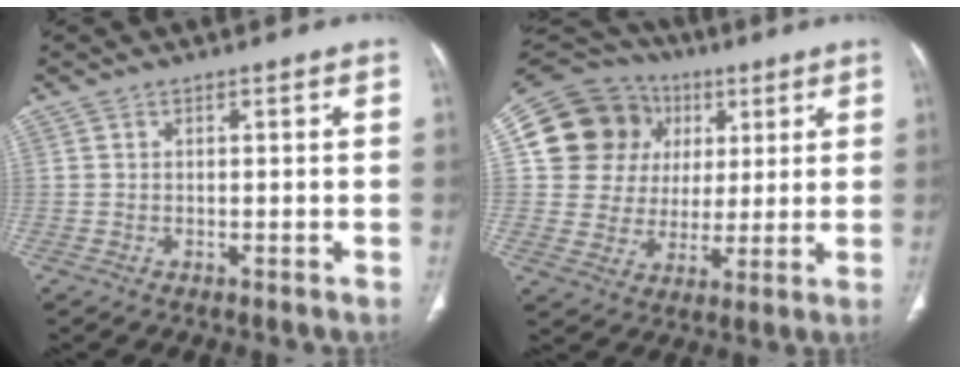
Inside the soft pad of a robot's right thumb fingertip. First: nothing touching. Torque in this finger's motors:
{"motor_torque": [0.17, 2.52, 0.38, -0.21, -0.07]}